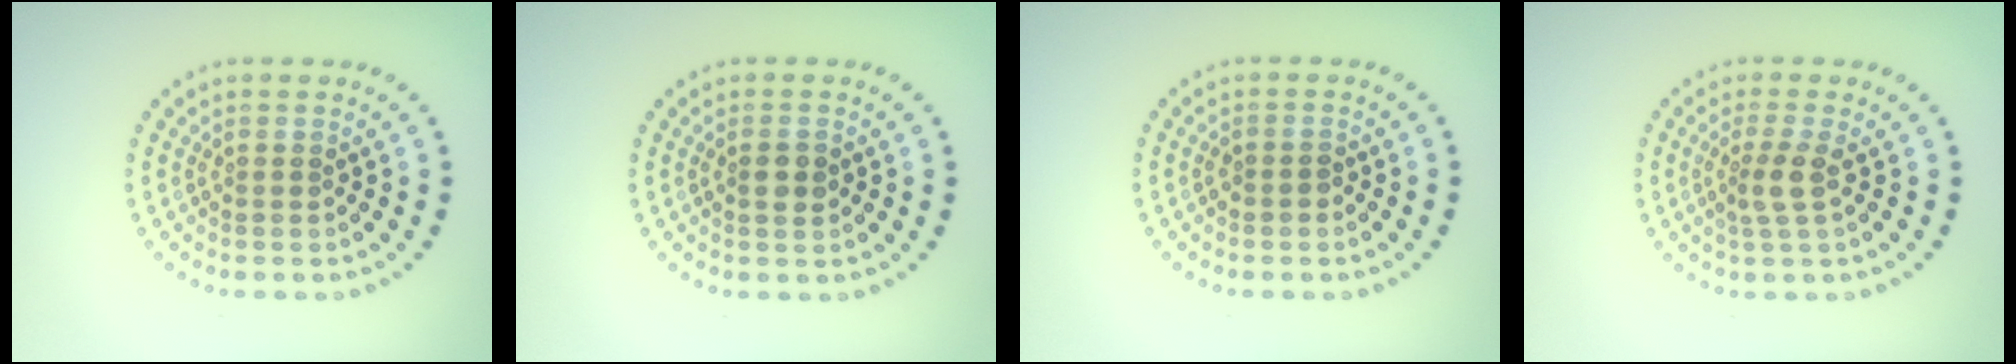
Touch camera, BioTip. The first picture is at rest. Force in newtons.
{"total": 1.5, "press": 1.4, "slide": 0.3}
{"total": 0.9, "press": 0.8, "slide": 0.4}
{"total": 2.1, "press": 1.7, "slide": 1.3}